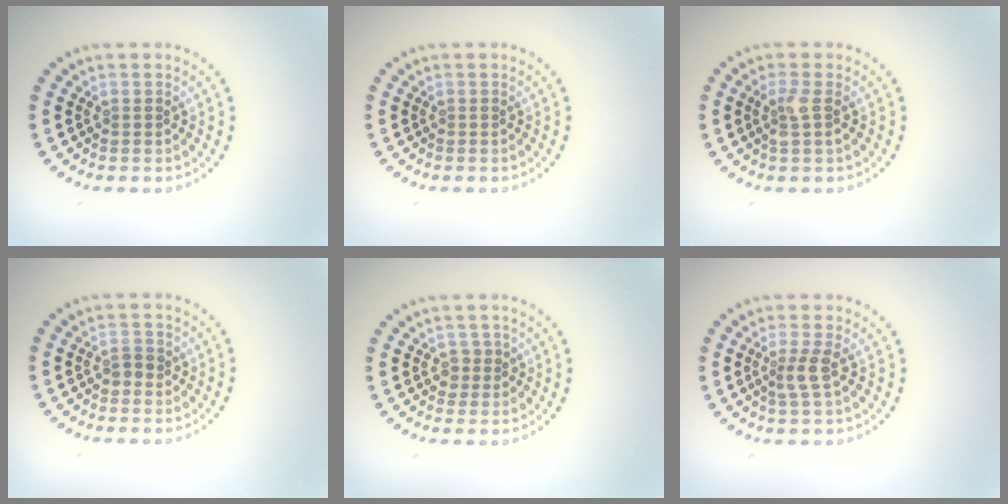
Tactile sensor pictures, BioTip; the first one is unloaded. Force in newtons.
{"total": 0.0}
{"total": 1.7, "press": 1.4, "slide": 0.8}
{"total": 1.2, "press": 1.1, "slide": 0.3}
{"total": 1.4, "press": 1.2, "slide": 0.7}
{"total": 2.0, "press": 1.6, "slide": 1.2}